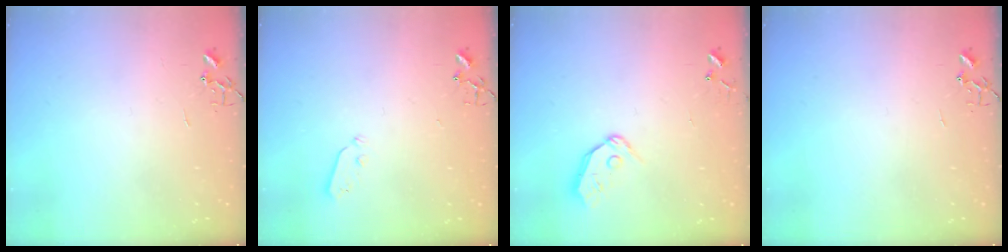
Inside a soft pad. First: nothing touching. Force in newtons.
{"total": 3.0, "press": 3.0, "slide": 0.4}
{"total": 7.6, "press": 7.5, "slide": 0.8}
{"total": 0.0}